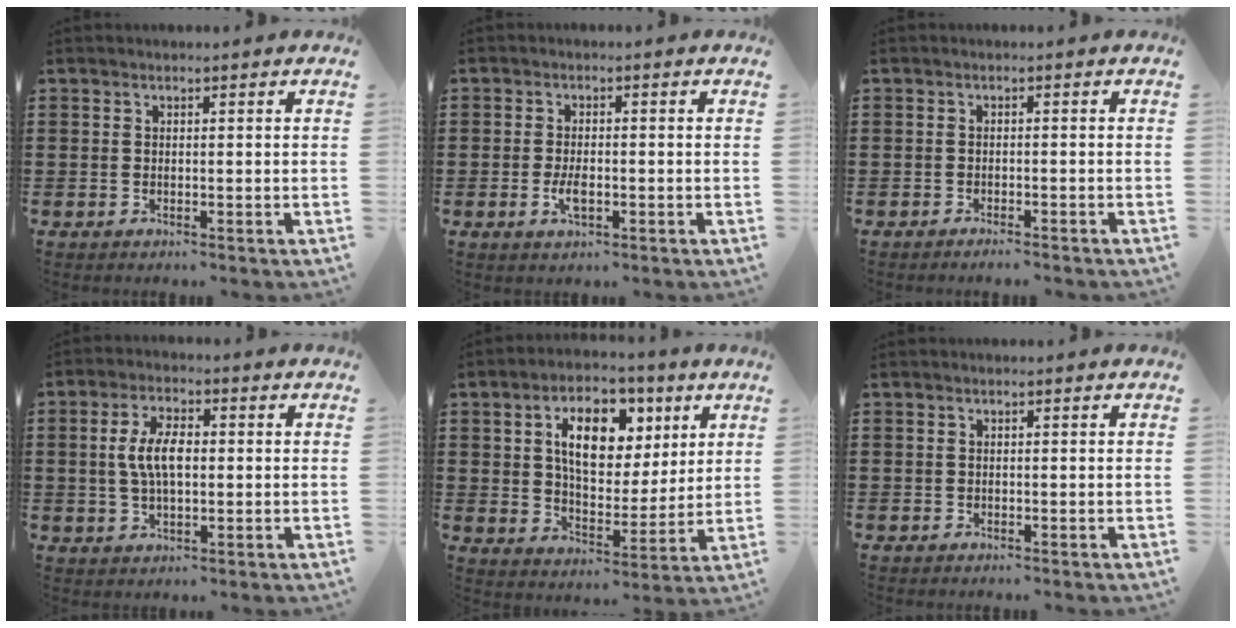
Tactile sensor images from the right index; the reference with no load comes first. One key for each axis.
{"total": 3.0, "fx": -0.9, "fy": 1.2, "fz": 2.6, "tx": -0.063, "ty": -0.008, "tz": -0.017}
{"total": 1.2, "fx": -1.1, "fy": -0.1, "fz": 0.3, "tx": -0.007, "ty": 0.001, "tz": -0.022}
{"total": 6.5, "fx": 0.3, "fy": 2.9, "fz": 5.8, "tx": -0.125, "ty": 0.006, "tz": -0.001}
{"total": 10.7, "fx": 4.4, "fy": 6.3, "fz": 7.5, "tx": -0.131, "ty": 0.008, "tz": 0.071}
{"total": 0.0}